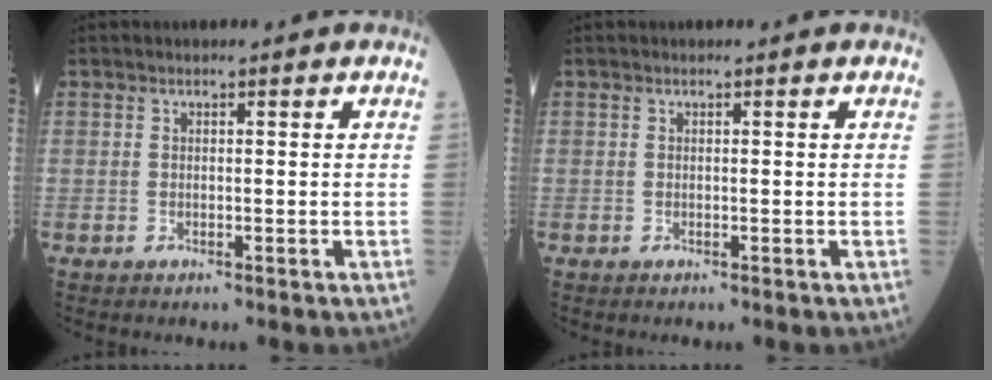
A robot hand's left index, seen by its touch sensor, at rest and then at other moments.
{"total": 0.0}